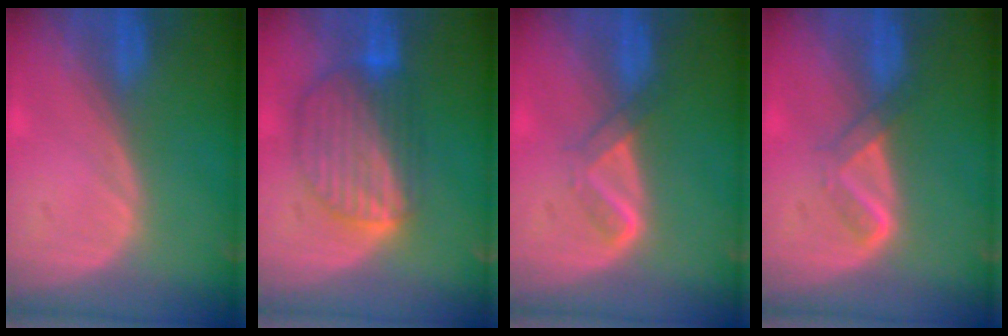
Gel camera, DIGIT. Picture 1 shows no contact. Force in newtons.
{"total": 8.8, "press": 7.8, "slide": 4.2}
{"total": 3.2, "press": 3.1, "slide": 0.7}
{"total": 3.2, "press": 3.1, "slide": 0.7}